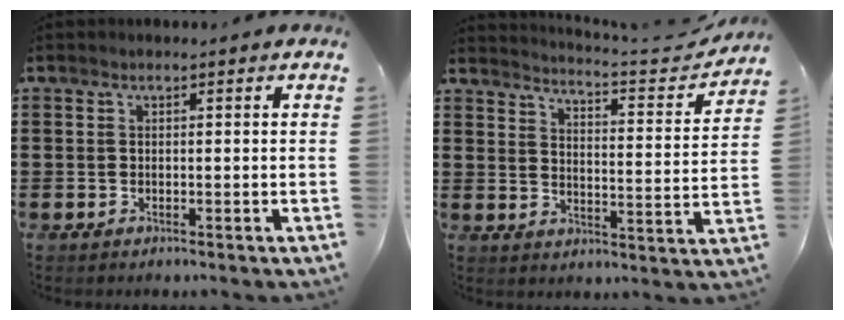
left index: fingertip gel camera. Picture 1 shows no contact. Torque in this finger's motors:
{"motor_torque": [0.41, -0.63, 0.02, 0.03]}